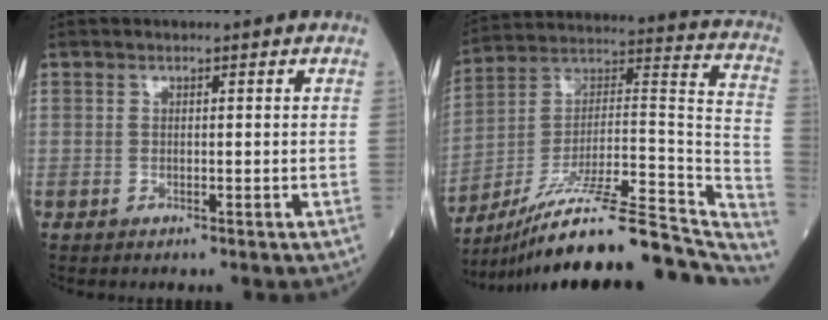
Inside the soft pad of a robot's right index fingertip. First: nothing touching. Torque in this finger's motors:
{"motor_torque": [0.16, -1.58, 0.37, 0.01]}